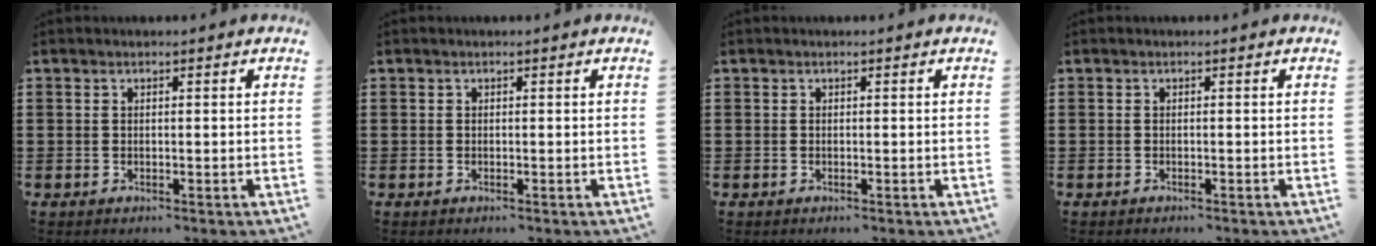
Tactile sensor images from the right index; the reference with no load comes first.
{"total": 0.0}
{"total": 0.0}
{"total": 0.0}